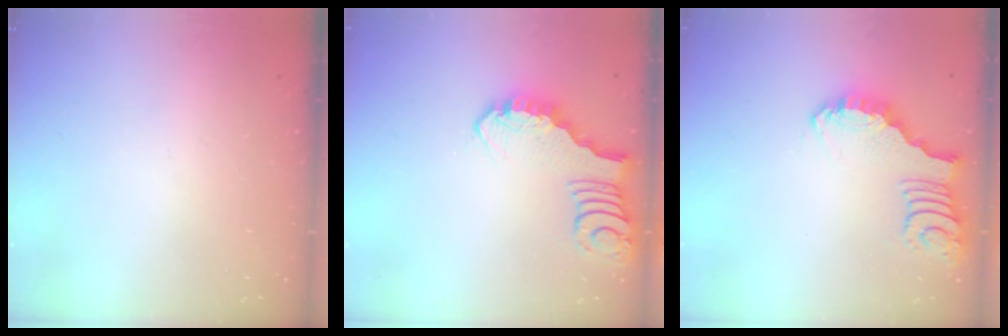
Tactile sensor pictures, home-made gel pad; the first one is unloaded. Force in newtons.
{"total": 2.4, "press": 2.4, "slide": 0.3}
{"total": 2.9, "press": 2.9, "slide": 0.1}